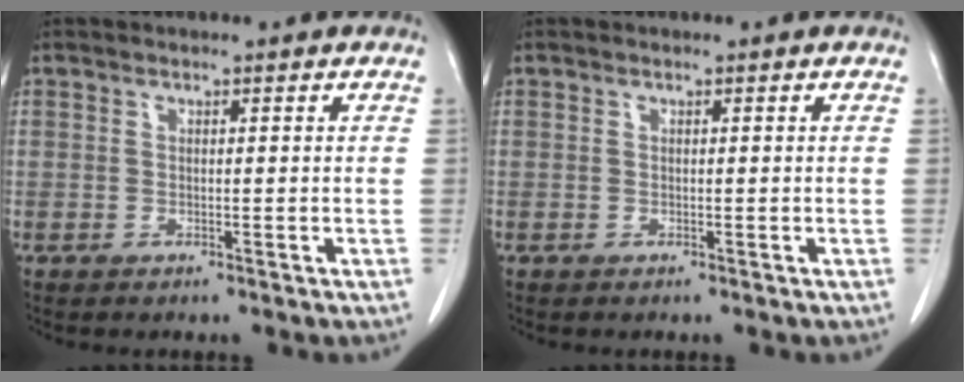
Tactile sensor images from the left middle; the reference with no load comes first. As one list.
[{"total": 0.0}]